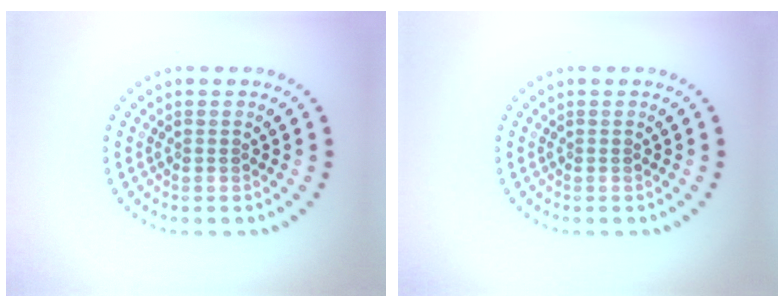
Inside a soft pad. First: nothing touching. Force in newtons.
{"total": 0.0}